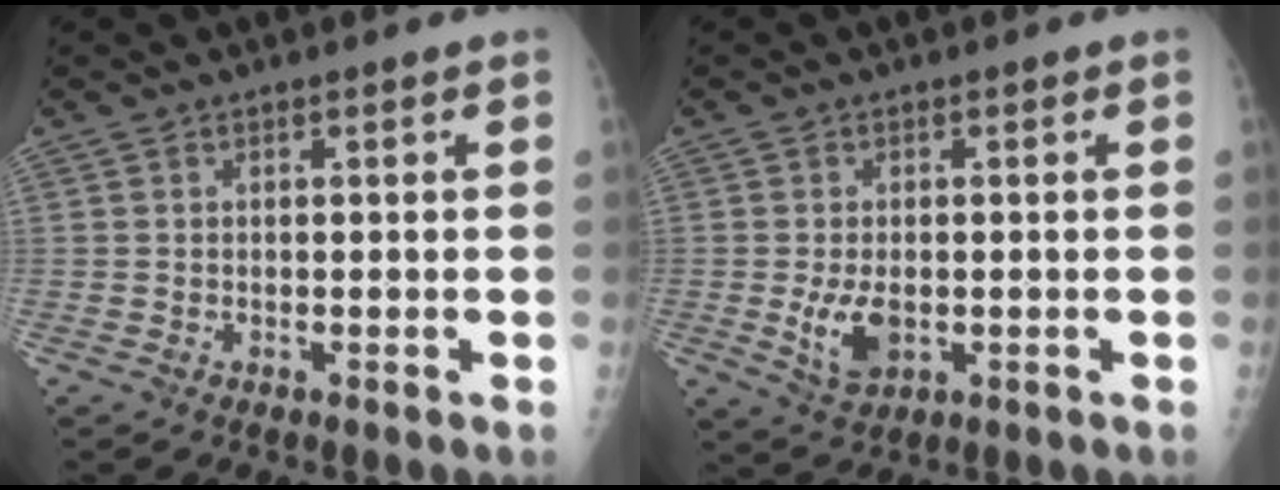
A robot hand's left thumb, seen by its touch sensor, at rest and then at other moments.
{"total": 5.5, "force": [-1.0, 3.4, 4.3], "torque": [-0.076, -0.010, -0.010]}